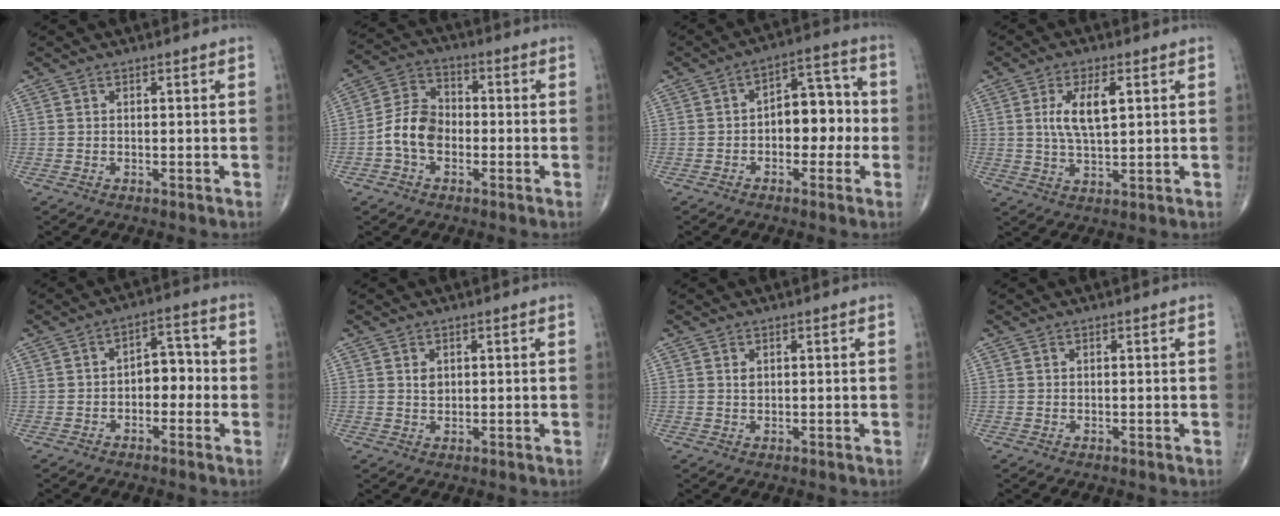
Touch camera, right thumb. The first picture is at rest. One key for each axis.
{"total": 8.5, "fx": -2.0, "fy": 6.1, "fz": 5.7, "tx": -0.095, "ty": 0.031, "tz": -0.052}
{"total": 9.6, "fx": -1.1, "fy": 6.0, "fz": 7.4, "tx": -0.061, "ty": 0.037, "tz": -0.029}
{"total": 7.7, "fx": 2.0, "fy": 3.1, "fz": 6.8, "tx": -0.128, "ty": -0.007, "tz": 0.039}
{"total": 6.2, "fx": -1.2, "fy": 3.9, "fz": 4.6, "tx": -0.036, "ty": 0.031, "tz": -0.030}
{"total": 1.7, "fx": 0.5, "fy": 1.2, "fz": 1.0, "tx": -0.008, "ty": -0.004, "tz": 0.011}
{"total": 0.9, "fx": 0.4, "fy": 0.6, "fz": 0.6, "tx": -0.005, "ty": 0.000, "tz": 0.008}
{"total": 0.0}